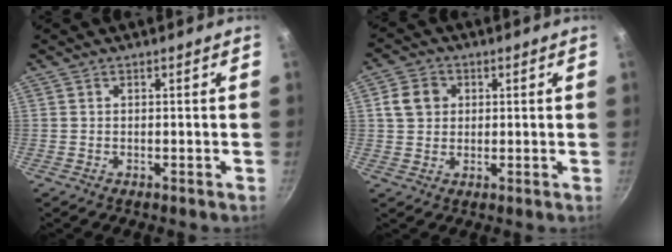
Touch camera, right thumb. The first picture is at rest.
{"total": 5.8, "force": [1.3, 5.0, 2.6], "torque": [-0.027, 0.007, 0.018]}